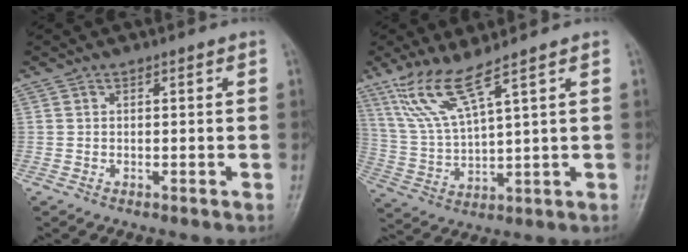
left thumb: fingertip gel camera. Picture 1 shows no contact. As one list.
[{"total": 8.7, "force": [6.0, 0.4, 6.3], "torque": [-0.136, -0.034, 0.139]}]